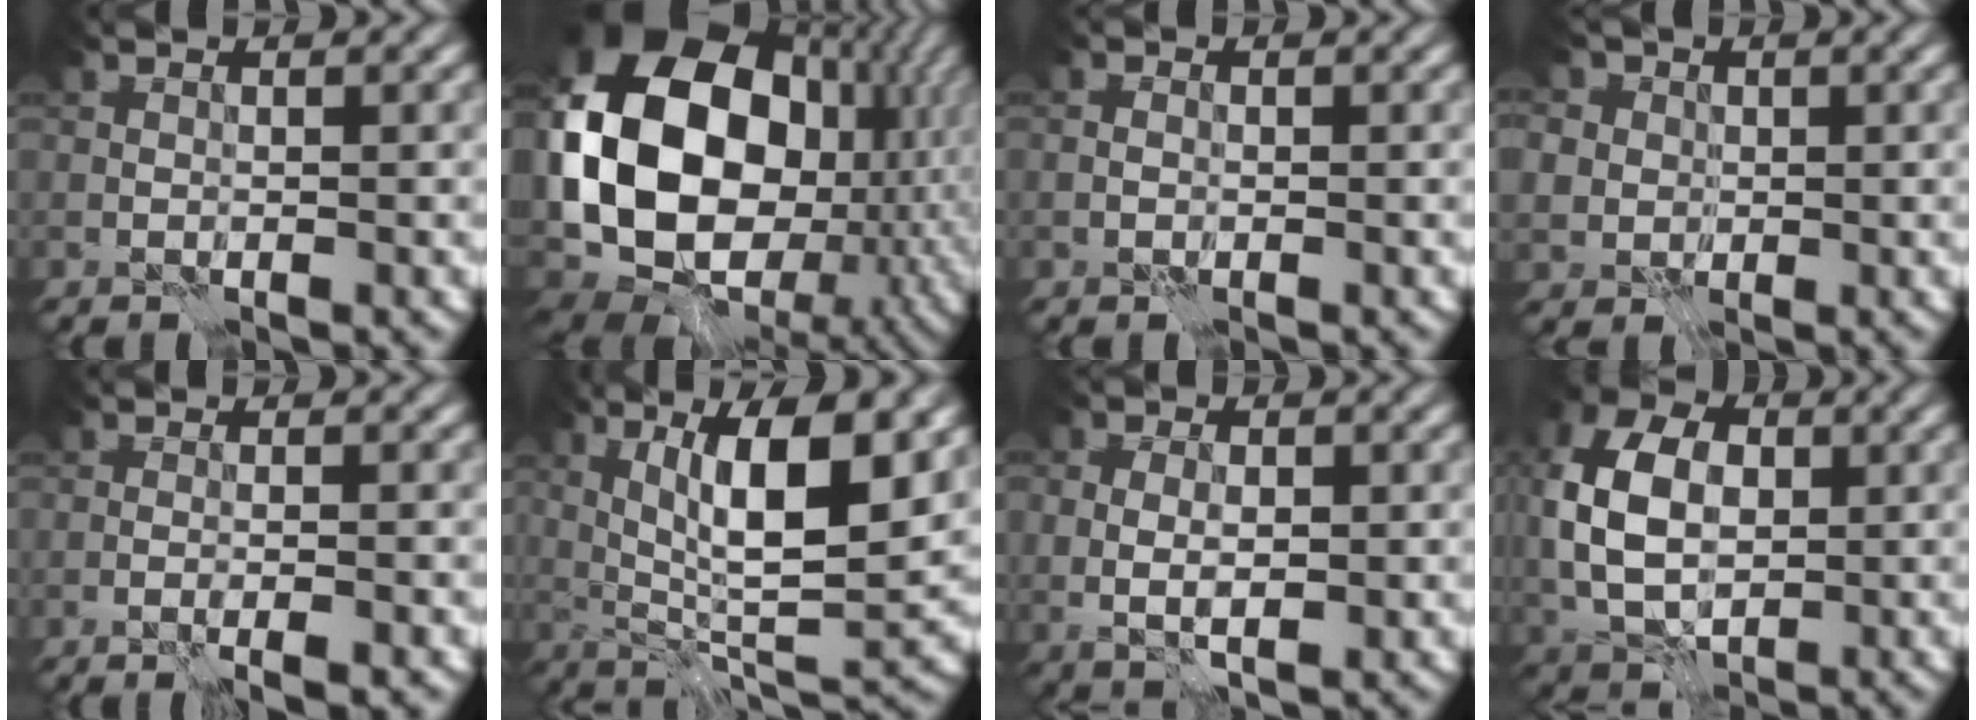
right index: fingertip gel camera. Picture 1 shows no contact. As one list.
[{"total": 19.8, "force": [1.1, 15.4, 12.4], "torque": [-0.272, -0.018, 0.040]}, {"total": 0.6, "force": [-0.3, 0.6, 0.0], "torque": [0.002, 0.000, -0.008]}, {"total": 5.0, "force": [1.9, 4.4, 1.6], "torque": [-0.030, 0.017, 0.017]}, {"total": 2.9, "force": [-1.4, 0.6, 2.5], "torque": [-0.025, 0.003, -0.025]}, {"total": 9.6, "force": [2.9, 2.6, 8.8], "torque": [-0.133, -0.002, 0.055]}, {"total": 3.8, "force": [-0.1, 2.4, 2.9], "torque": [-0.042, -0.002, 0.005]}, {"total": 8.7, "force": [0.7, 6.3, 6.1], "torque": [-0.142, 0.007, 0.004]}]